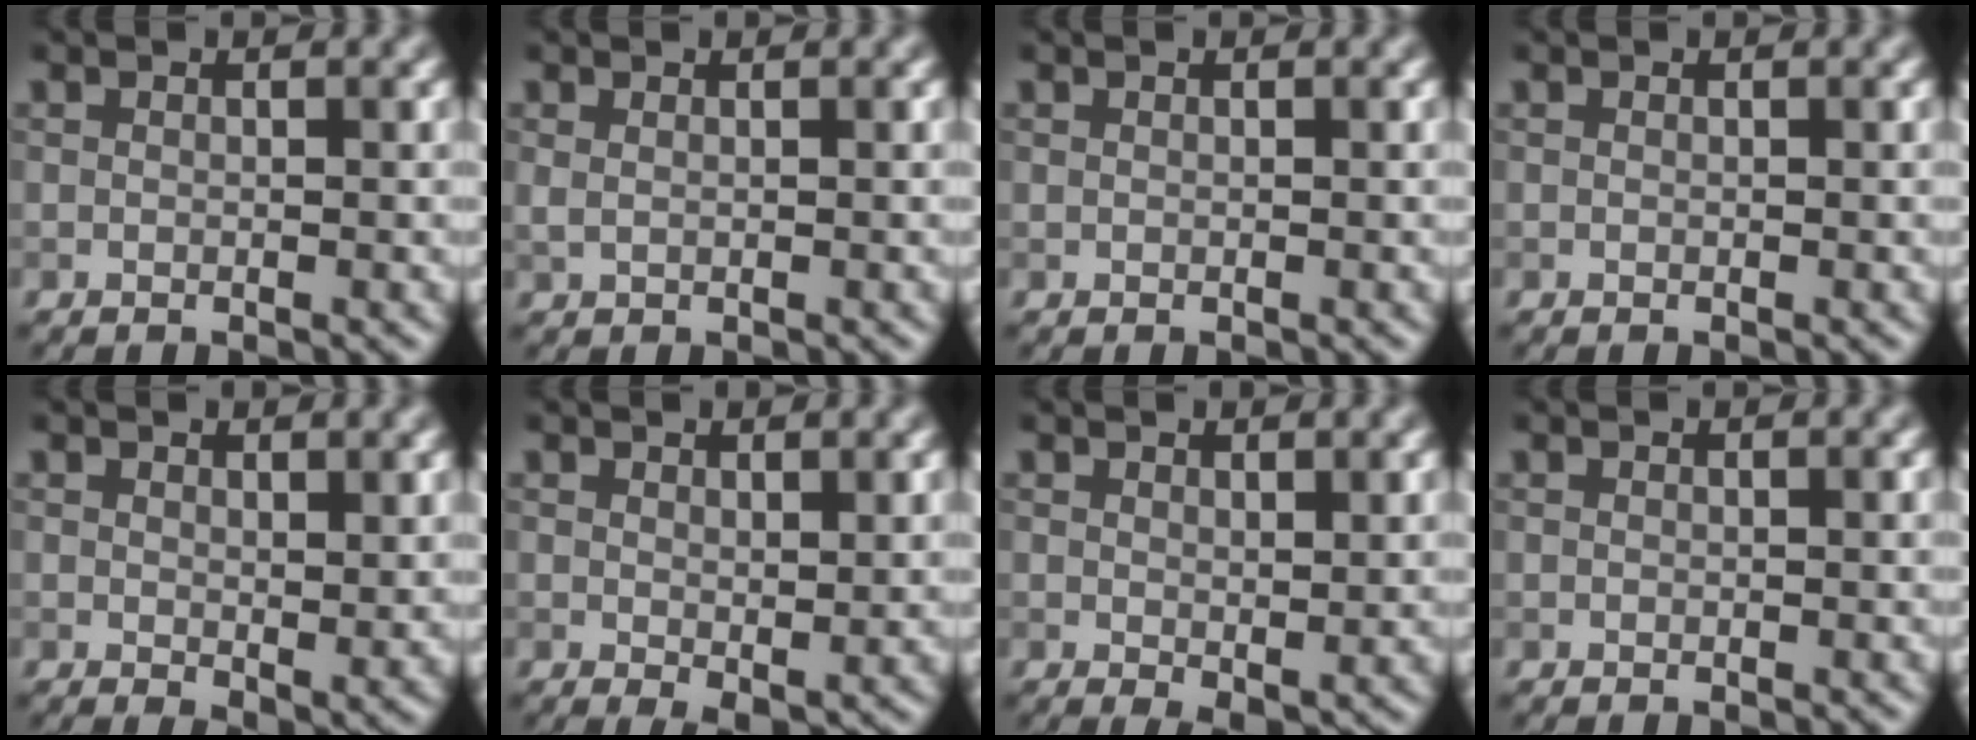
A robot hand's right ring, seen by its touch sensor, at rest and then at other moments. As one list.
[{"total": 0.6, "force": [0.4, 0.2, 0.4], "torque": [-0.011, 0.001, 0.009]}, {"total": 0.0}, {"total": 0.0}, {"total": 2.3, "force": [1.0, 1.2, 1.7], "torque": [-0.024, -0.011, 0.023]}, {"total": 1.8, "force": [0.6, 0.8, 1.4], "torque": [-0.022, -0.009, 0.017]}, {"total": 1.7, "force": [0.6, 0.8, 1.3], "torque": [-0.020, -0.008, 0.016]}, {"total": 0.0}]